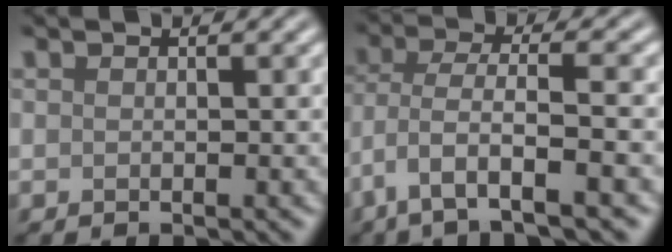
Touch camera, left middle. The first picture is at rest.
{"total": 6.4, "force": [-3.3, 1.6, 5.3], "torque": [-0.106, -0.002, -0.065]}